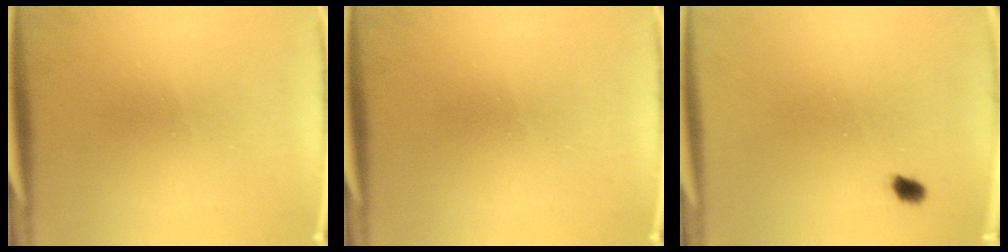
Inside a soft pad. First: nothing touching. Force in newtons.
{"total": 0.0}
{"total": 1.4}